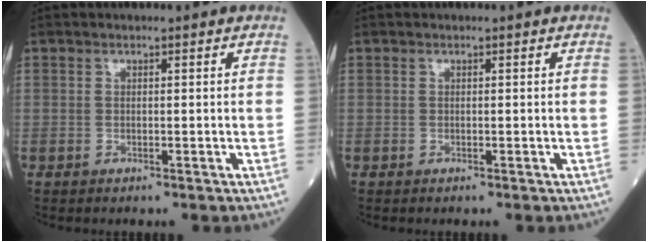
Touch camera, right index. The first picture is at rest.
{"total": 0.0}